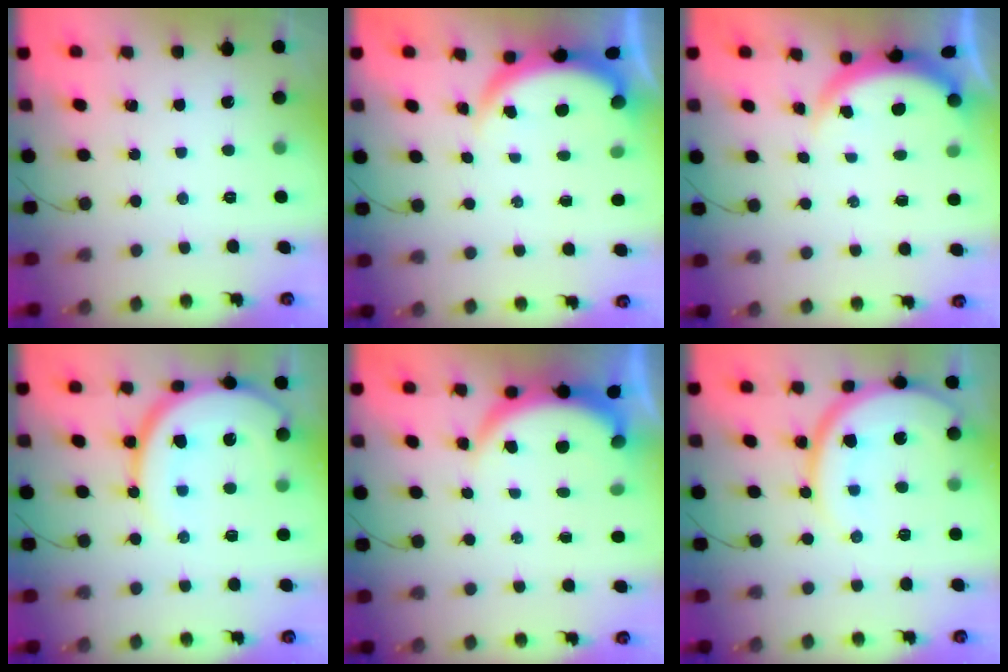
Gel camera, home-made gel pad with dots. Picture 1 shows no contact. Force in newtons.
{"total": 4.0, "press": 4.0, "slide": 0.2}
{"total": 3.9, "press": 3.7, "slide": 1.5}
{"total": 15.4, "press": 15.3, "slide": 1.7}
{"total": 5.1, "press": 5.1, "slide": 0.4}
{"total": 15.6, "press": 15.5, "slide": 2.0}